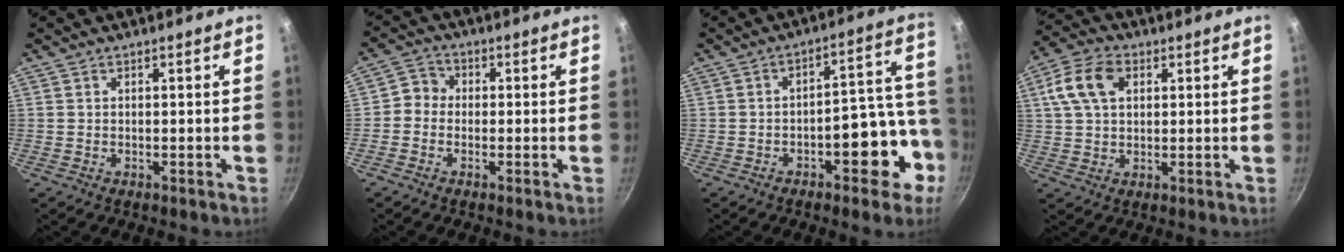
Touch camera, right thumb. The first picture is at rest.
{"total": 3.6, "force": [-0.8, 3.2, 1.4], "torque": [-0.008, 0.015, -0.031]}
{"total": 11.8, "force": [-4.8, 5.6, 9.2], "torque": [-0.078, 0.069, -0.059]}
{"total": 9.9, "force": [3.0, 6.6, 6.7], "torque": [-0.120, 0.013, 0.046]}